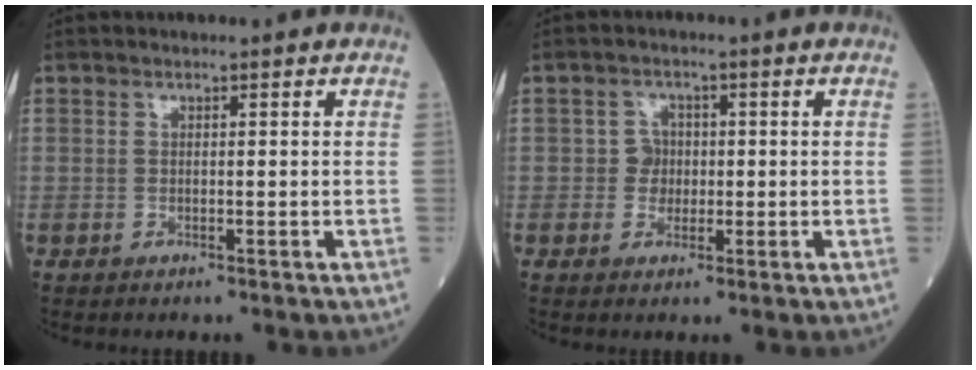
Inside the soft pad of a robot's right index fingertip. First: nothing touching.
{"total": 2.7, "force": [-0.1, 2.6, 0.8], "torque": [-0.004, 0.007, -0.004]}